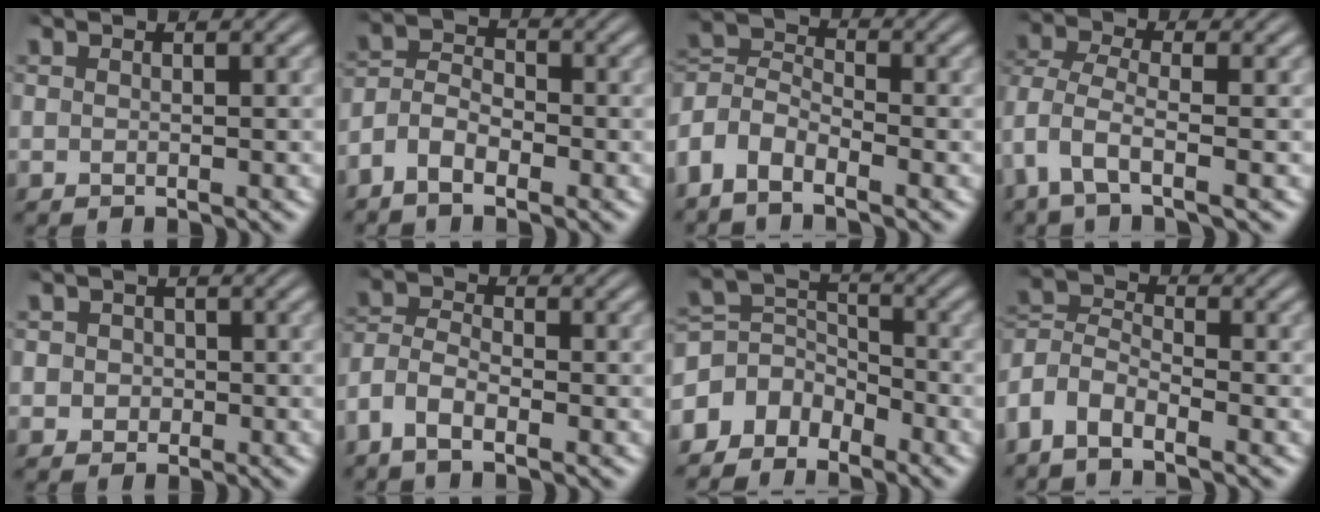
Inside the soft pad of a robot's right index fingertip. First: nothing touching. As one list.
[{"total": 5.5, "force": [-1.6, 4.6, 2.6], "torque": [-0.059, -0.007, -0.040]}, {"total": 6.7, "force": [-1.0, 6.0, 2.8], "torque": [-0.091, -0.015, -0.029]}, {"total": 3.3, "force": [-0.6, 2.1, 2.4], "torque": [-0.089, -0.029, 0.000]}, {"total": 2.4, "force": [-0.3, 2.3, 0.4], "torque": [-0.006, 0.004, -0.013]}, {"total": 4.9, "force": [-1.4, 4.1, 2.4], "torque": [-0.069, -0.011, -0.033]}, {"total": 7.6, "force": [-1.4, 6.5, 3.6], "torque": [-0.082, -0.016, -0.031]}, {"total": 7.0, "force": [-1.6, 6.2, 2.7], "torque": [-0.088, -0.019, -0.042]}]